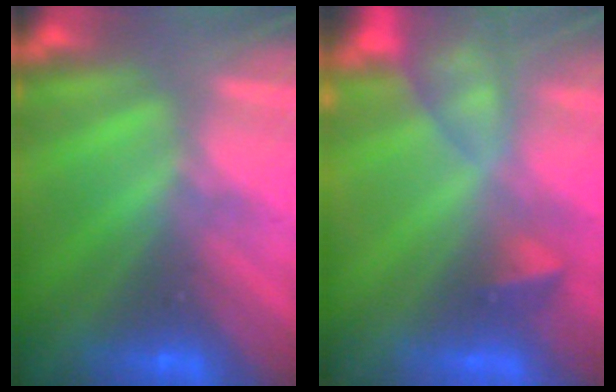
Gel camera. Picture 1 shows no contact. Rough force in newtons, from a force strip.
{"total": 9.4}